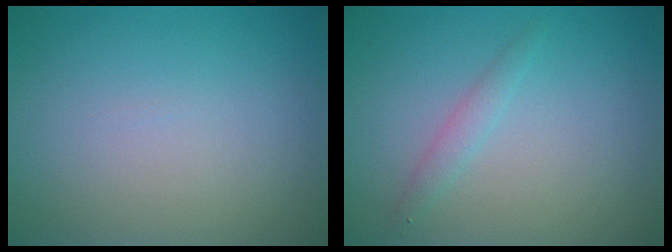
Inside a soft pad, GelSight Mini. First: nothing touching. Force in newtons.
{"total": 1.3, "press": 1.3, "slide": 0.0}